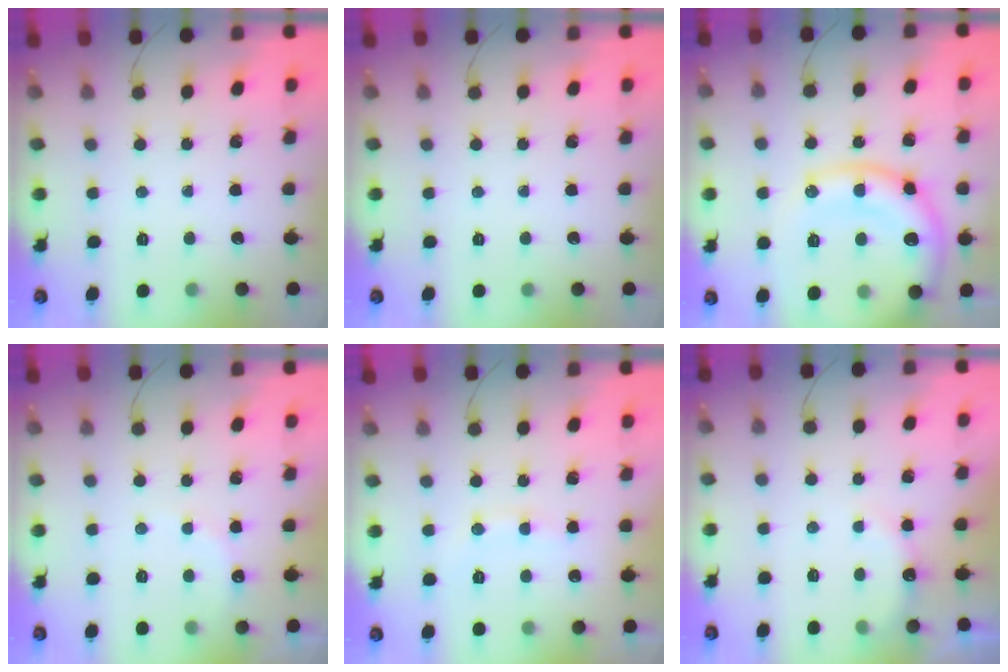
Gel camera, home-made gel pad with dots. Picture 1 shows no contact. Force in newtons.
{"total": 0.0}
{"total": 17.6, "press": 17.5, "slide": 2.1}
{"total": 7.7, "press": 7.6, "slide": 1.3}
{"total": 8.1, "press": 8.0, "slide": 1.0}
{"total": 8.3, "press": 8.2, "slide": 1.4}